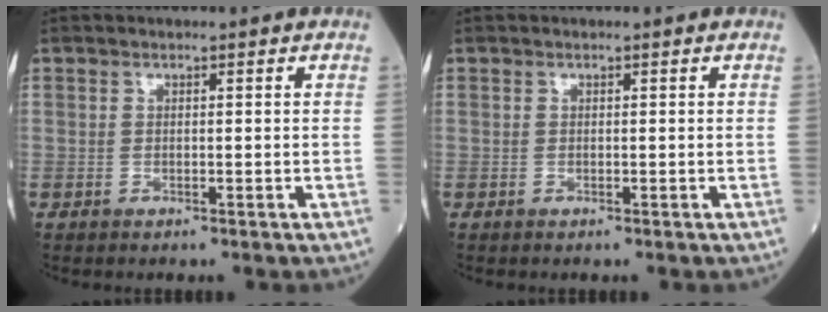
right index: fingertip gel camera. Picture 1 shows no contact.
{"total": 0.0}